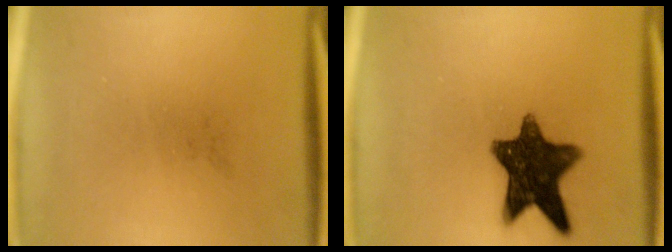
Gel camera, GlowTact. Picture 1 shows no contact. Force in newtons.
{"total": 12.4}